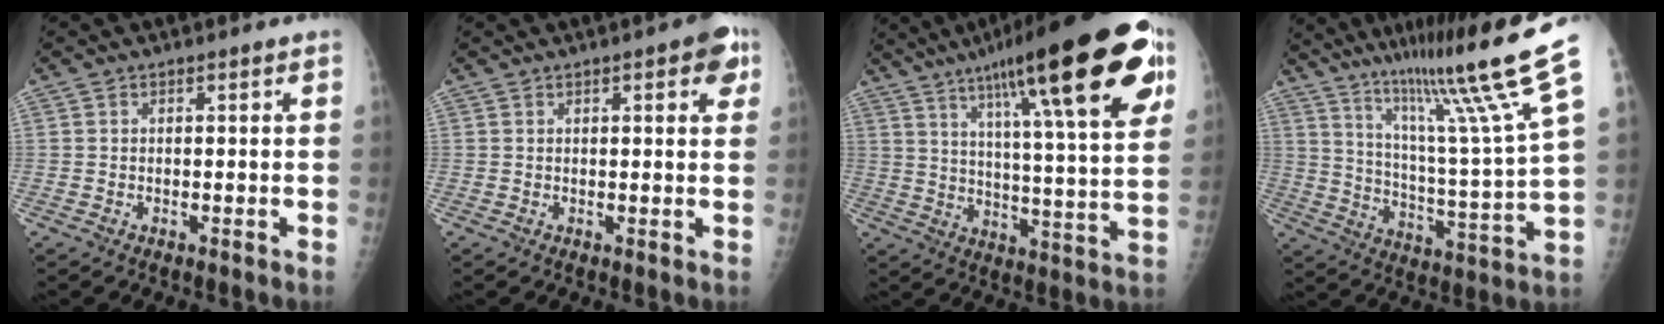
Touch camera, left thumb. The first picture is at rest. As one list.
[{"total": 5.1, "force": [2.3, 1.8, 4.2], "torque": [-0.034, -0.002, 0.019]}, {"total": 28.9, "force": [14.8, 5.7, 24.2], "torque": [-0.349, -0.021, 0.222]}, {"total": 21.9, "force": [14.4, -1.1, 16.4], "torque": [-0.240, -0.085, 0.228]}]